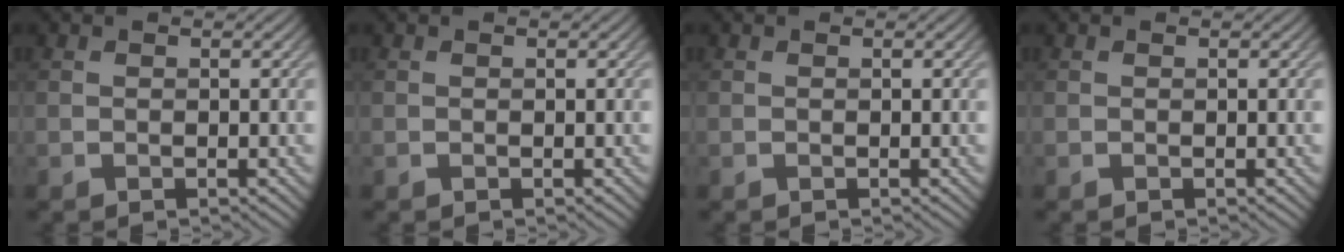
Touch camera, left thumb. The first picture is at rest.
{"total": 0.0}
{"total": 0.0}
{"total": 0.0}